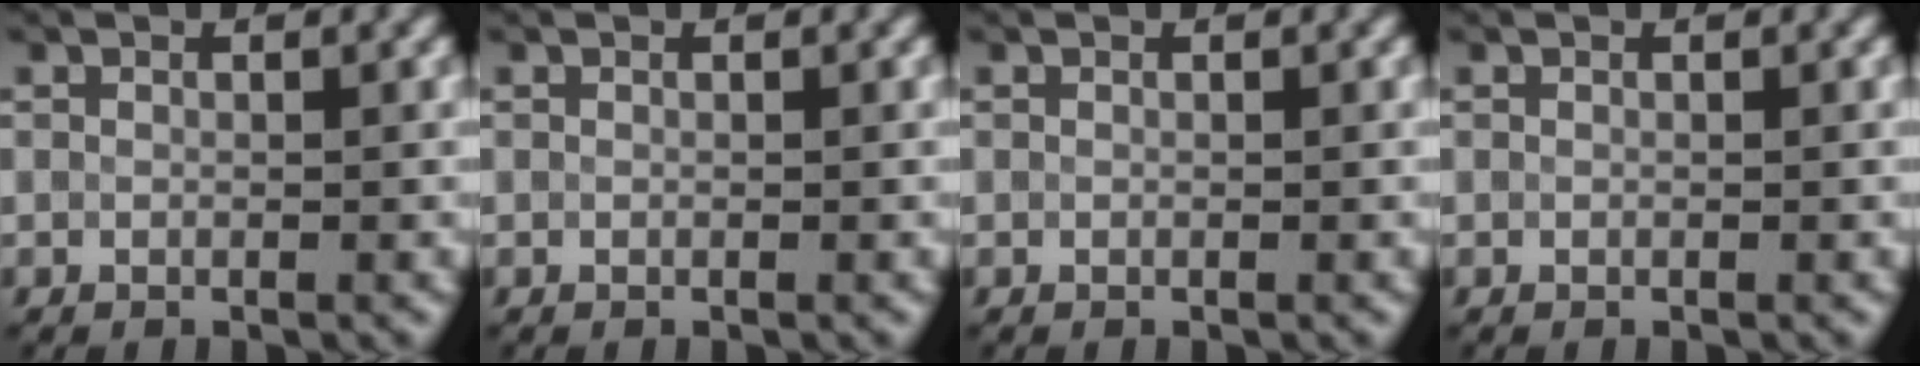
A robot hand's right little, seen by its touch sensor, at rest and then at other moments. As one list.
[{"total": 0.0}, {"total": 0.0}, {"total": 0.0}]